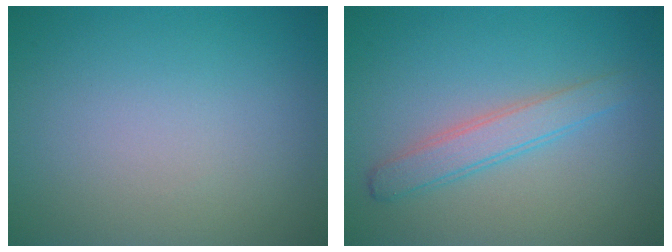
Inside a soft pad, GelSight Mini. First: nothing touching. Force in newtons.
{"total": 2.6, "press": 2.6, "slide": 0.2}